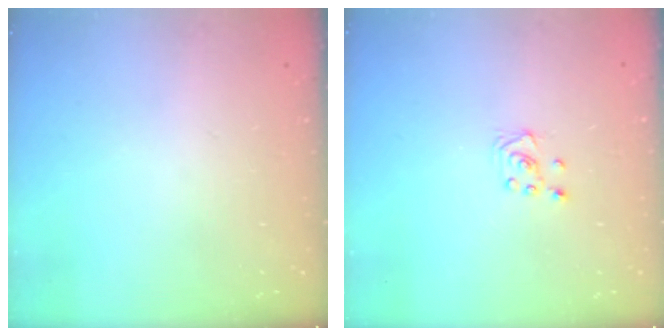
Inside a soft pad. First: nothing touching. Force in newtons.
{"total": 3.0, "press": 3.0, "slide": 0.3}